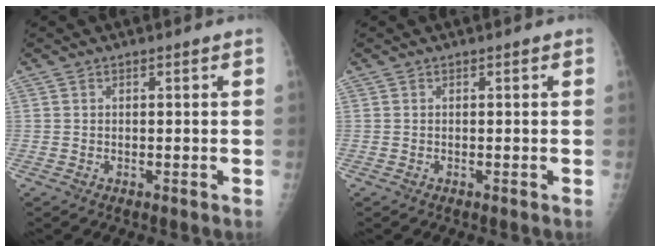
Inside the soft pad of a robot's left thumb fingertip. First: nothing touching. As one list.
[{"total": 0.0}]